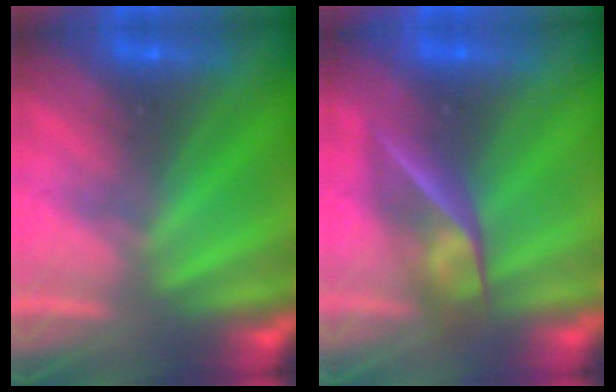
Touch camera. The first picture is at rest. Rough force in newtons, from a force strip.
{"total": 2.5}